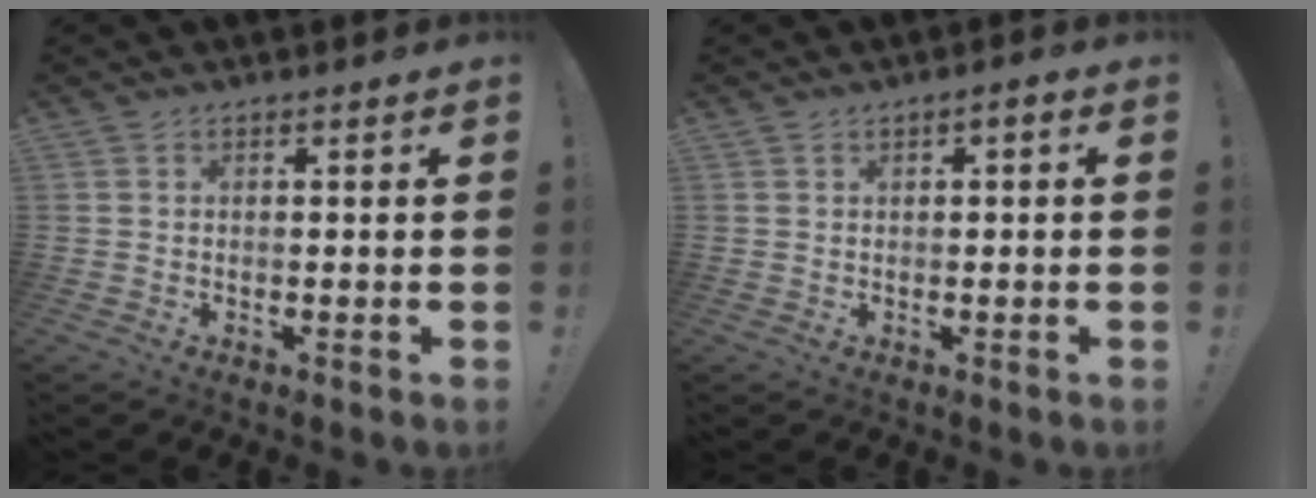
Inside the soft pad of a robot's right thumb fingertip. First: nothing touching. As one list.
[{"total": 1.3, "force": [-0.3, 0.8, 1.0], "torque": [-0.018, 0.006, -0.006]}]